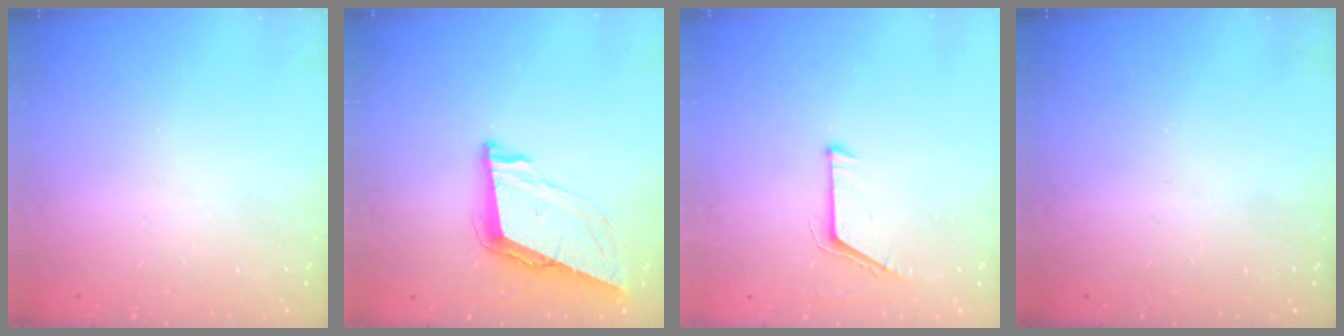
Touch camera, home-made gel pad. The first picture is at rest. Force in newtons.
{"total": 9.0, "press": 8.4, "slide": 3.2}
{"total": 5.7, "press": 5.7, "slide": 0.5}
{"total": 0.0}